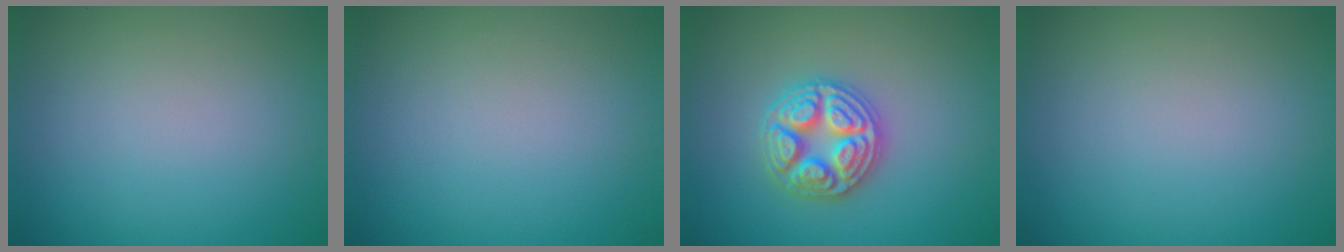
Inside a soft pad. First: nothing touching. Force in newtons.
{"total": 0.0}
{"total": 4.9, "press": 4.8, "slide": 0.6}
{"total": 0.0}